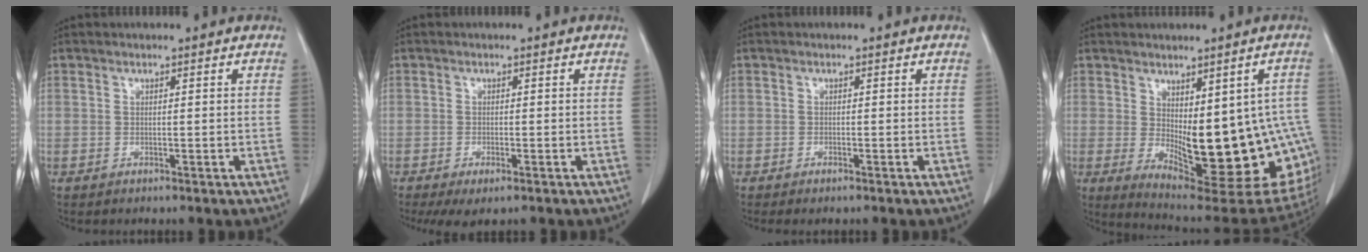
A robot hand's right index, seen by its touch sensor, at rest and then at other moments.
{"total": 3.7, "force": [-2.1, 1.2, 2.7], "torque": [-0.045, -0.009, -0.030]}
{"total": 0.7, "force": [-0.5, 0.1, 0.5], "torque": [-0.008, -0.001, -0.006]}
{"total": 21.2, "force": [-3.1, 8.1, 19.3], "torque": [-0.181, -0.008, -0.017]}